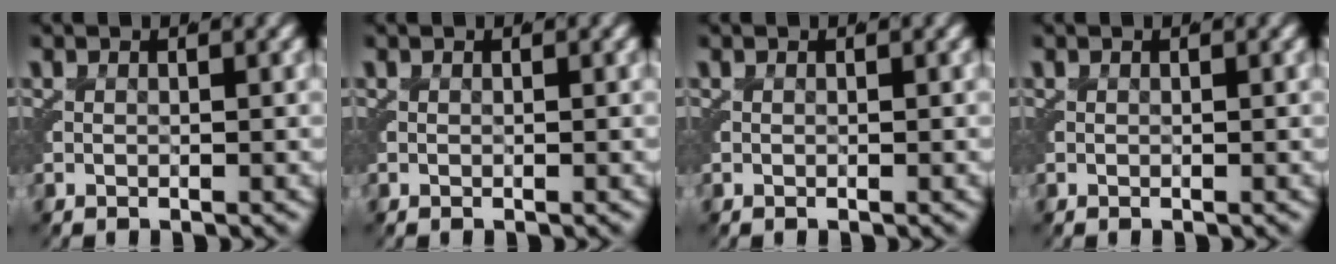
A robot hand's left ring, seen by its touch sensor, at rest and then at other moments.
{"total": 0.0}
{"total": 0.0}
{"total": 0.0}